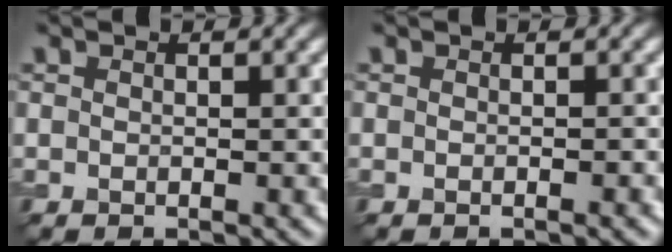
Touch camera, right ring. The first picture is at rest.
{"total": 0.5, "force": [-0.3, 0.0, 0.4], "torque": [-0.006, -0.001, -0.006]}